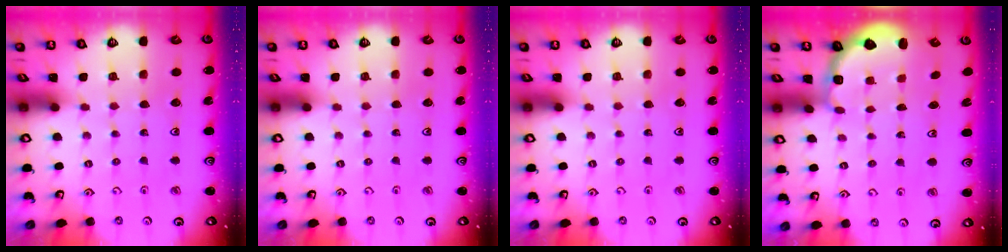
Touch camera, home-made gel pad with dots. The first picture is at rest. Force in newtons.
{"total": 0.0}
{"total": 0.0}
{"total": 2.9, "press": 2.4, "slide": 1.6}